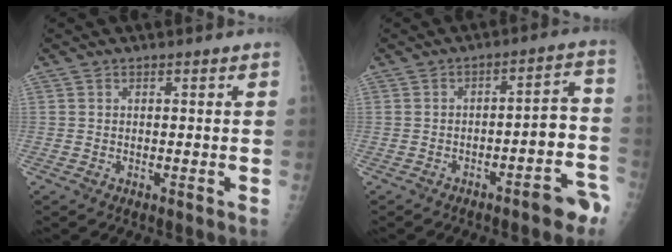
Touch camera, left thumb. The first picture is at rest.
{"total": 8.7, "force": [-4.9, 2.7, 6.7], "torque": [-0.059, 0.052, -0.062]}